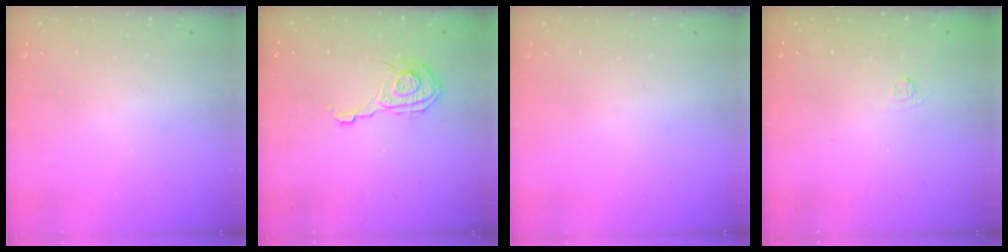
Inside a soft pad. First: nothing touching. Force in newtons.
{"total": 9.2, "press": 9.2, "slide": 0.3}
{"total": 0.0}
{"total": 2.2, "press": 2.1, "slide": 0.9}